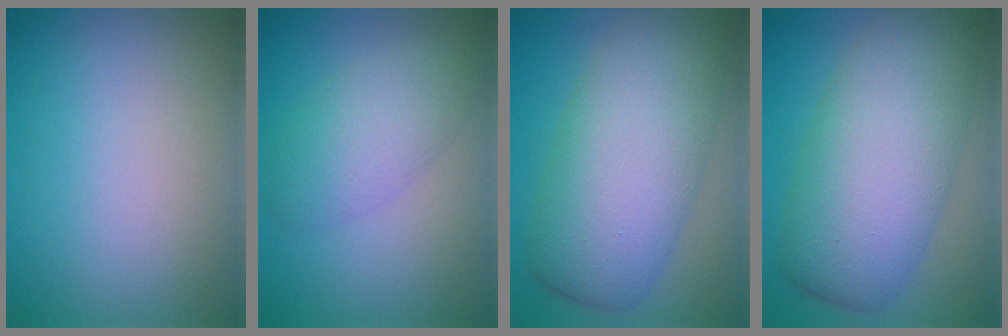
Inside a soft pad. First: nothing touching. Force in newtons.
{"total": 3.9, "press": 3.9, "slide": 0.2}
{"total": 10.0, "press": 10.0, "slide": 0.5}
{"total": 10.0, "press": 10.0, "slide": 0.5}